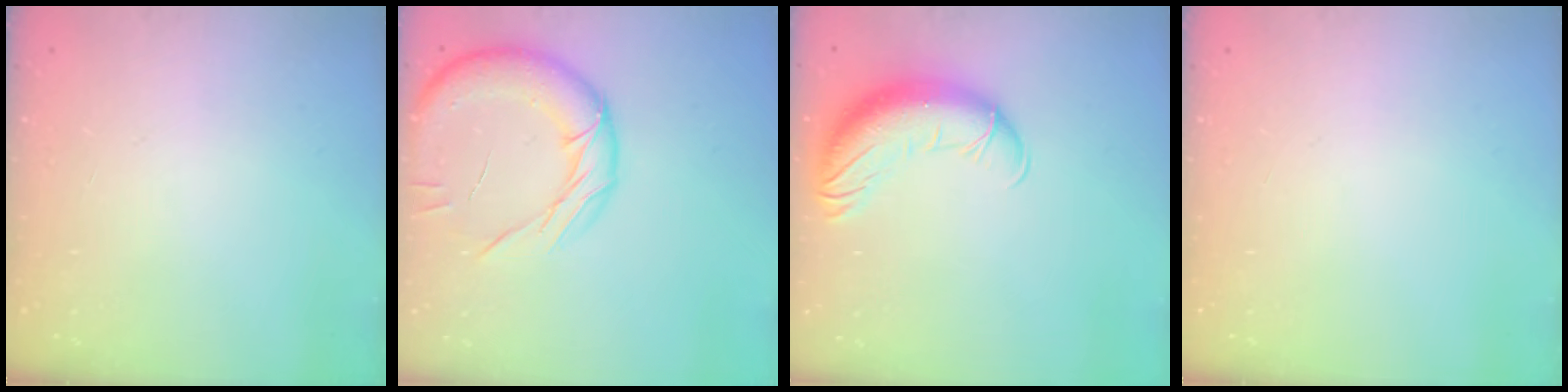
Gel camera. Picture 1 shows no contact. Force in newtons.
{"total": 15.2, "press": 15.1, "slide": 1.7}
{"total": 14.8, "press": 14.3, "slide": 3.6}
{"total": 0.0}